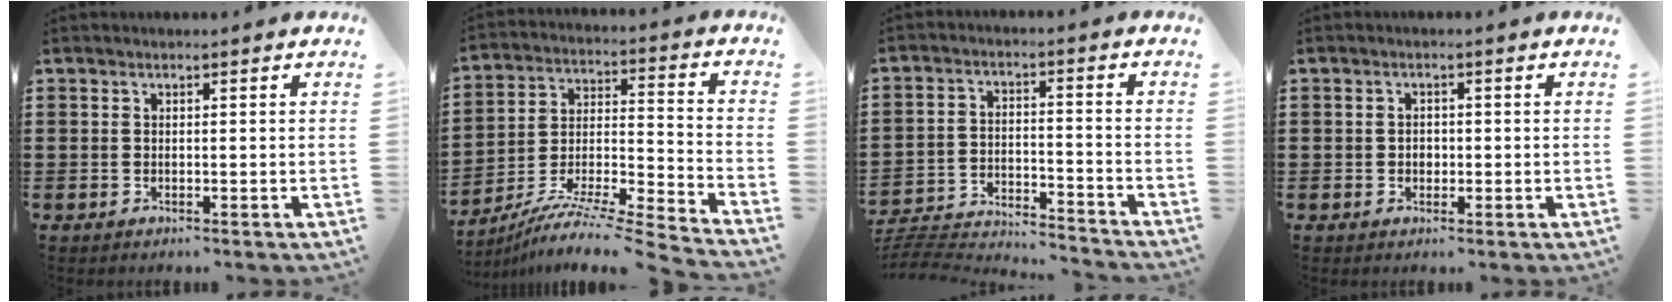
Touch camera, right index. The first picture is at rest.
{"total": 8.5, "force": [-7.5, -0.4, 4.0], "torque": [-0.071, -0.006, -0.157]}
{"total": 4.6, "force": [-4.5, 0.4, 0.8], "torque": [-0.030, -0.008, -0.098]}
{"total": 1.4, "force": [-0.2, 1.2, 0.8], "torque": [-0.016, 0.005, -0.005]}